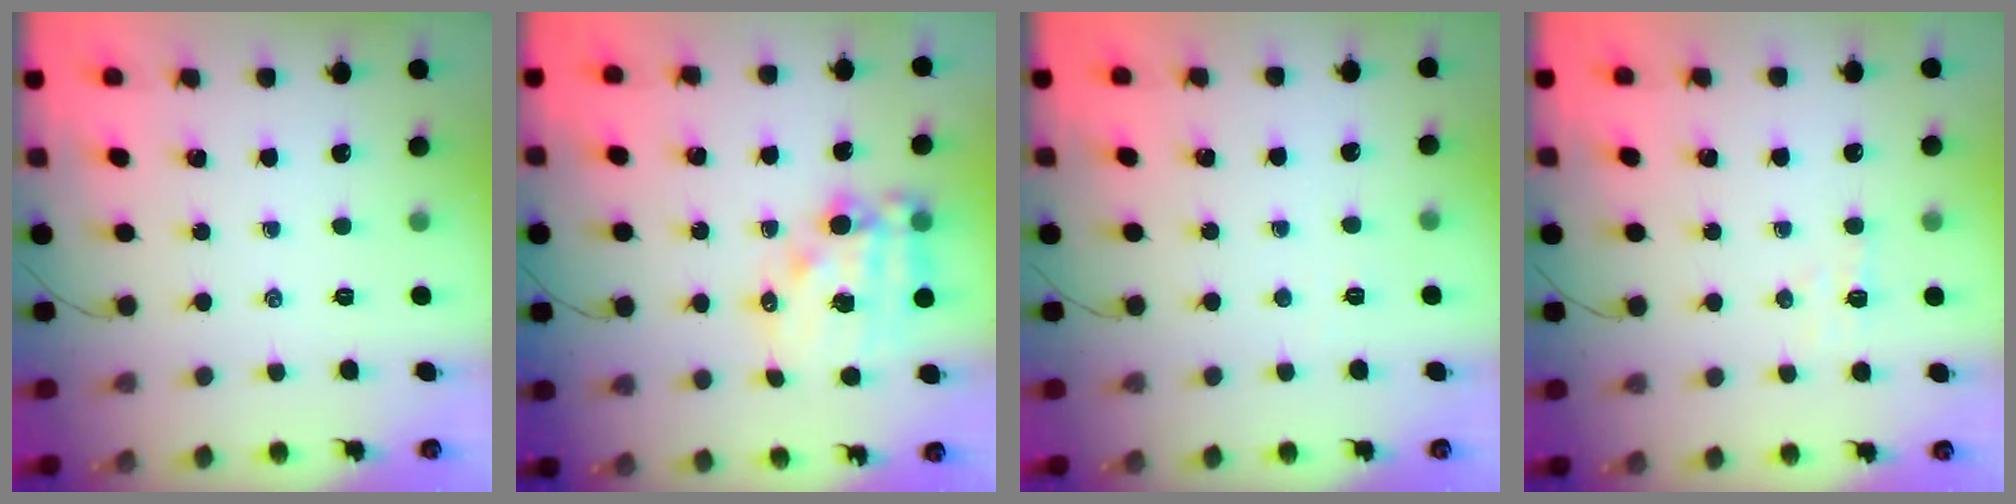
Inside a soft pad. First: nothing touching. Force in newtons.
{"total": 13.8, "press": 13.4, "slide": 3.3}
{"total": 1.8, "press": 1.7, "slide": 0.5}
{"total": 3.7, "press": 3.5, "slide": 1.1}